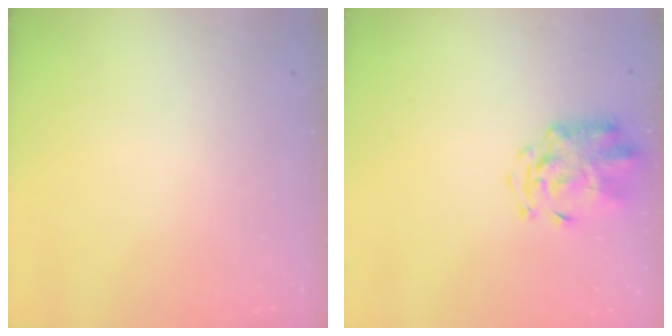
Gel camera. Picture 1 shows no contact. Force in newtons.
{"total": 3.3, "press": 3.2, "slide": 0.8}